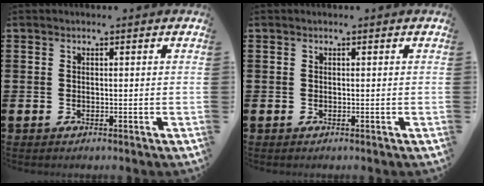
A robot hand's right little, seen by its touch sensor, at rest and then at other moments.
{"total": 0.0}